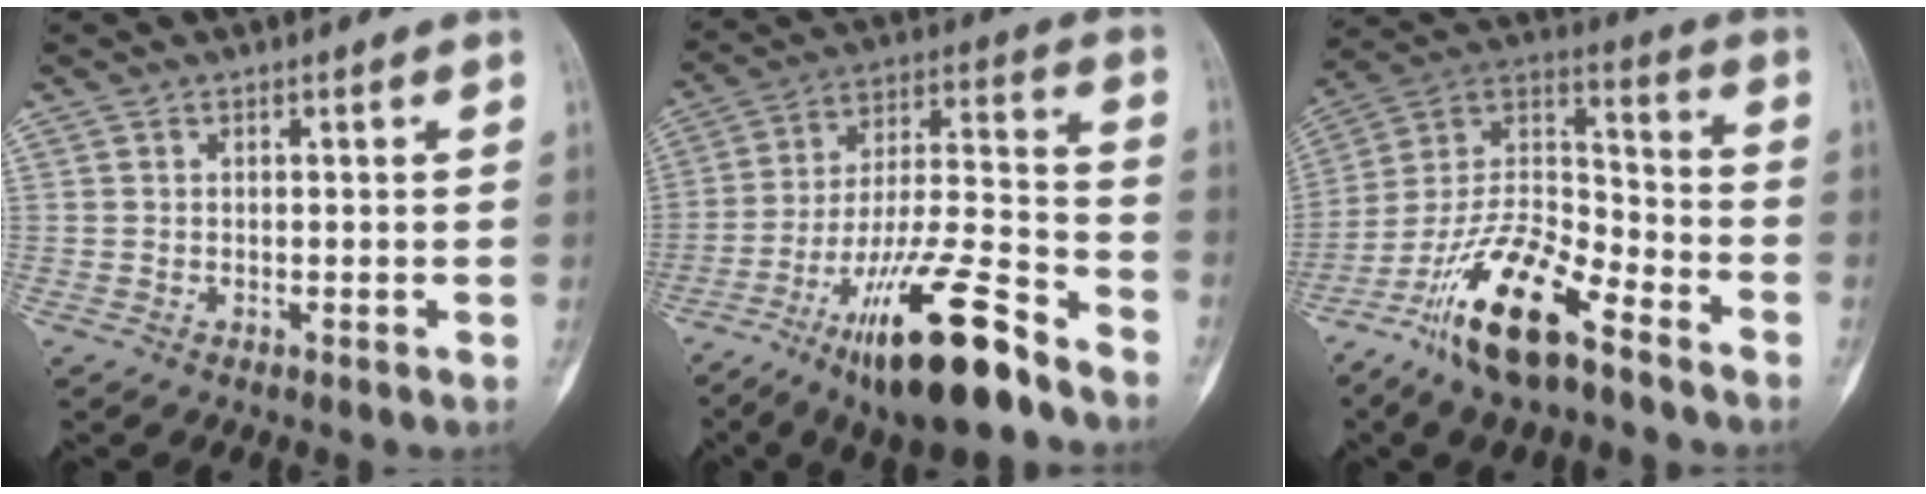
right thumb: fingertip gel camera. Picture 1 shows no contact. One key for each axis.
{"total": 21.9, "fx": -14.0, "fy": 5.1, "fz": 16.0, "tx": -0.281, "ty": 0.078, "tz": -0.237}
{"total": 18.9, "fx": -12.2, "fy": 6.5, "fz": 12.9, "tx": -0.228, "ty": 0.082, "tz": -0.225}